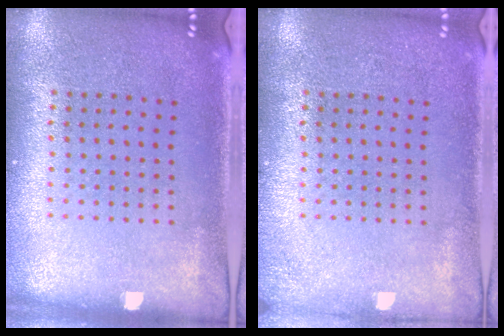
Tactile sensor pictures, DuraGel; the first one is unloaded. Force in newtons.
{"total": 1.0, "press": 1.0, "slide": 0.3}